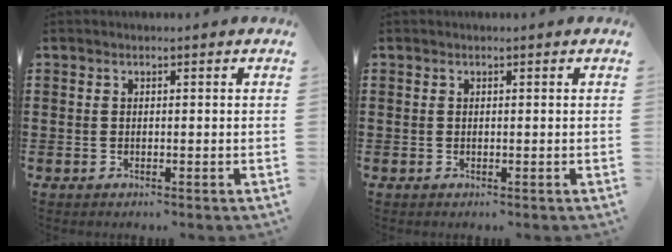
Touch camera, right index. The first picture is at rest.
{"total": 0.0}